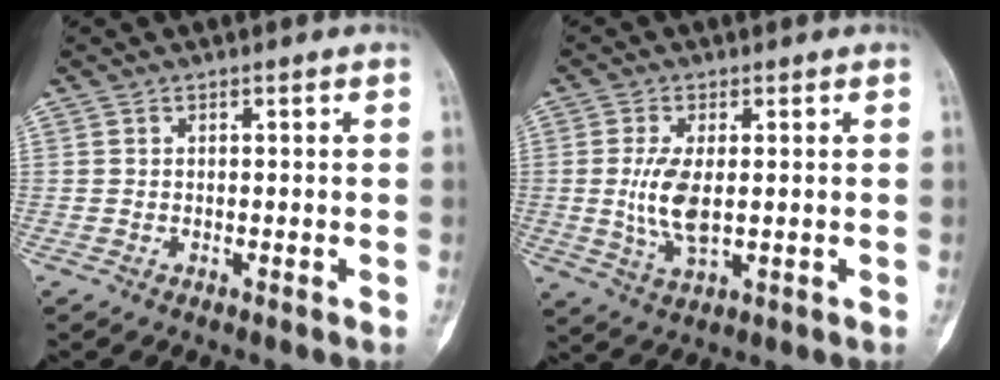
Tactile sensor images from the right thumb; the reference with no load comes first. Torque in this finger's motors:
{"motor_torque": [1.14, 0.93, 0.45, -0.60, 0.23]}